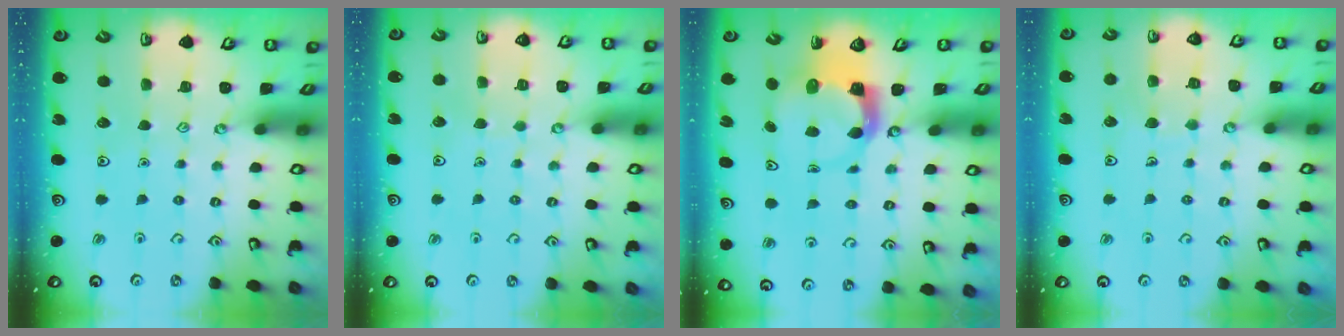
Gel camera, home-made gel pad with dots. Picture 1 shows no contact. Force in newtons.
{"total": 2.4, "press": 2.4, "slide": 0.2}
{"total": 3.9, "press": 3.8, "slide": 0.6}
{"total": 5.8, "press": 5.7, "slide": 0.6}